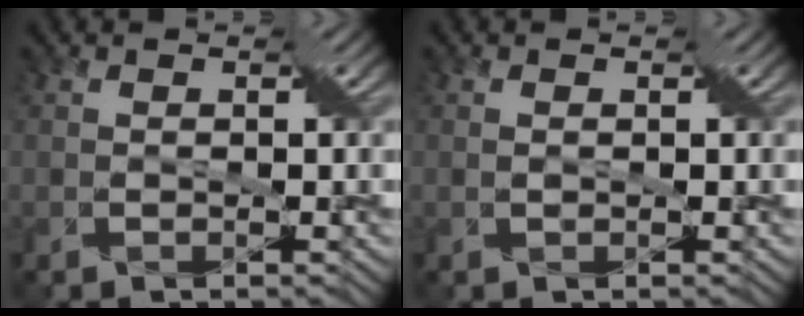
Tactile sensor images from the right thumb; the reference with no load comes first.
{"total": 0.7, "force": [0.0, 0.2, 0.7], "torque": [-0.014, -0.002, 0.005]}